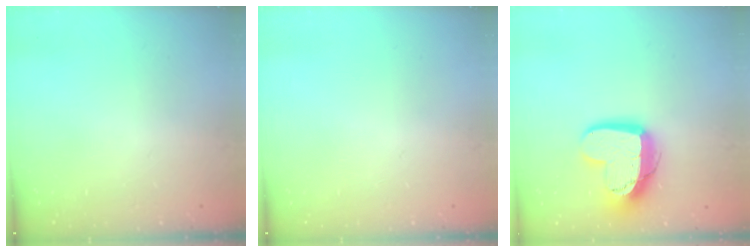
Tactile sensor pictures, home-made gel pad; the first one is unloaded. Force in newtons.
{"total": 0.0}
{"total": 14.7, "press": 14.6, "slide": 1.2}